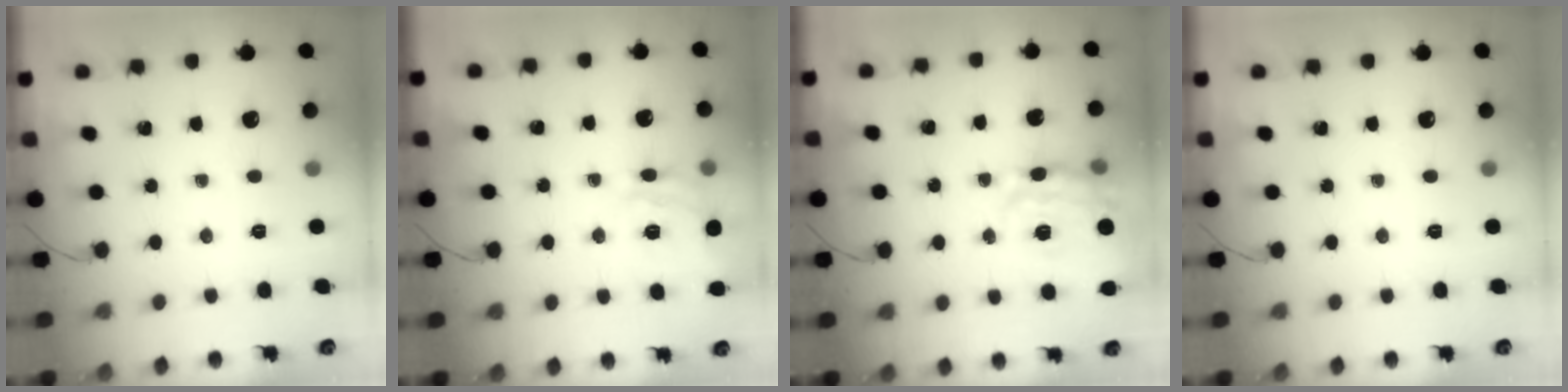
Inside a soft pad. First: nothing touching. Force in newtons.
{"total": 7.0, "press": 6.6, "slide": 2.4}
{"total": 17.8, "press": 17.7, "slide": 1.8}
{"total": 0.0}